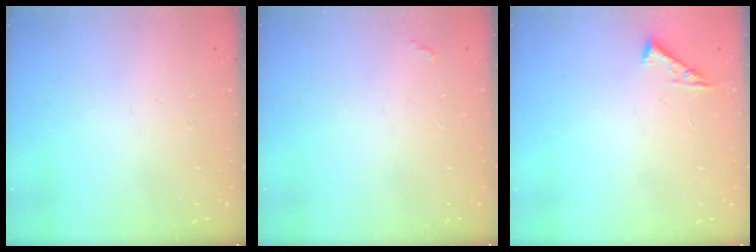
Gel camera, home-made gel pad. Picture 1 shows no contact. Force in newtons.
{"total": 2.8, "press": 2.8, "slide": 0.4}
{"total": 5.3, "press": 5.2, "slide": 0.7}